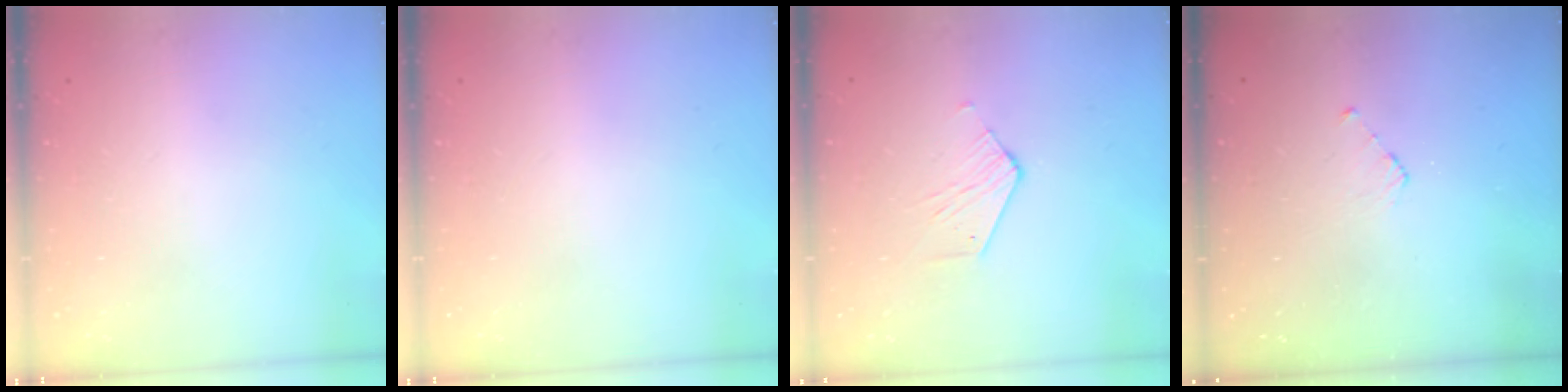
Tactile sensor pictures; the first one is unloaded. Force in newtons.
{"total": 0.0}
{"total": 3.9, "press": 3.9, "slide": 0.3}
{"total": 3.9, "press": 3.9, "slide": 0.2}